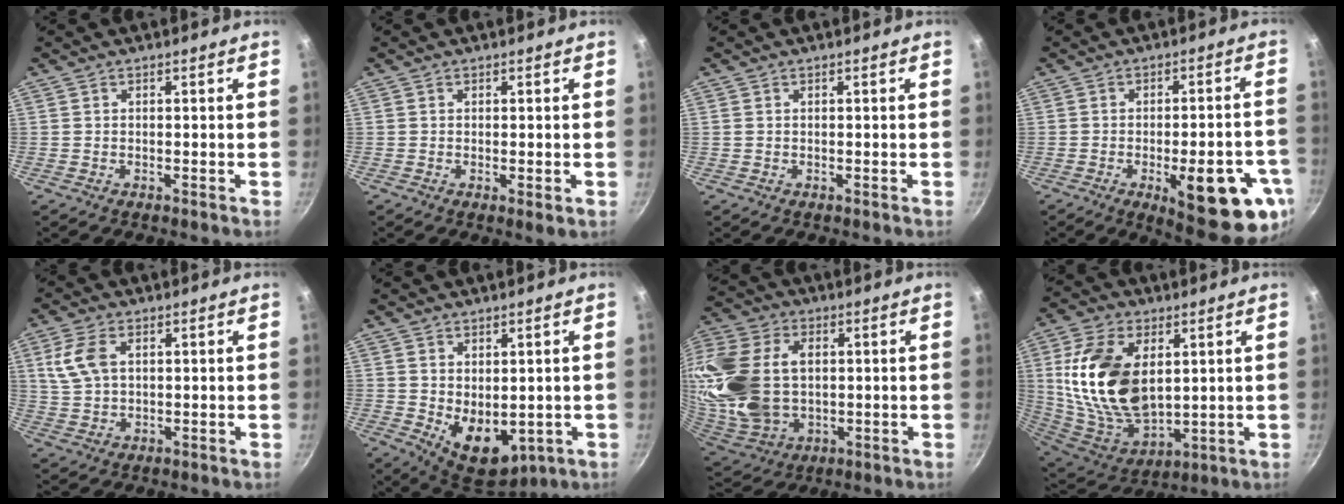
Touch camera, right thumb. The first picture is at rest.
{"total": 1.4, "force": [-0.2, 0.2, 1.4], "torque": [-0.025, -0.009, -0.004]}
{"total": 0.0}
{"total": 18.3, "force": [-6.7, 6.2, 15.8], "torque": [-0.172, 0.010, -0.080]}
{"total": 7.1, "force": [2.1, 4.3, 5.2], "torque": [-0.107, 0.003, 0.043]}
{"total": 9.6, "force": [-0.2, 6.4, 7.2], "torque": [-0.081, -0.022, 0.020]}
{"total": 25.9, "force": [3.1, 17.9, 18.4], "torque": [-0.414, 0.006, 0.066]}
{"total": 21.3, "force": [4.4, 12.8, 16.4], "torque": [-0.295, -0.029, 0.098]}